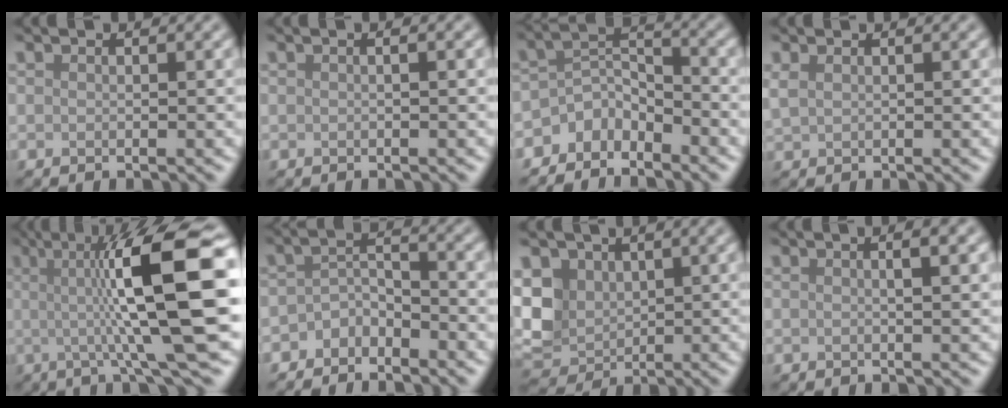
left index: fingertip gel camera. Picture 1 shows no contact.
{"total": 0.8, "force": [0.1, 0.0, 0.8], "torque": [-0.015, 0.003, -0.001]}
{"total": 3.3, "force": [-2.7, 1.5, 1.2], "torque": [-0.022, 0.003, -0.061]}
{"total": 0.8, "force": [0.4, 0.3, 0.6], "torque": [-0.018, 0.001, 0.011]}
{"total": 13.3, "force": [1.3, 2.7, 13.0], "torque": [-0.169, 0.014, 0.016]}
{"total": 2.5, "force": [-2.0, 1.1, 1.0], "torque": [-0.022, 0.012, -0.043]}
{"total": 5.1, "force": [1.1, 4.2, 2.8], "torque": [-0.069, 0.002, 0.015]}
{"total": 2.8, "force": [0.9, 0.9, 2.6], "torque": [-0.019, 0.005, -0.003]}